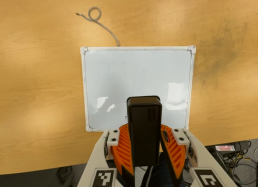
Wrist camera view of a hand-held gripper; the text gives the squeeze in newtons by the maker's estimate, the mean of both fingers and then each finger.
{"total": 7.5, "left": 8.2, "right": 6.7}